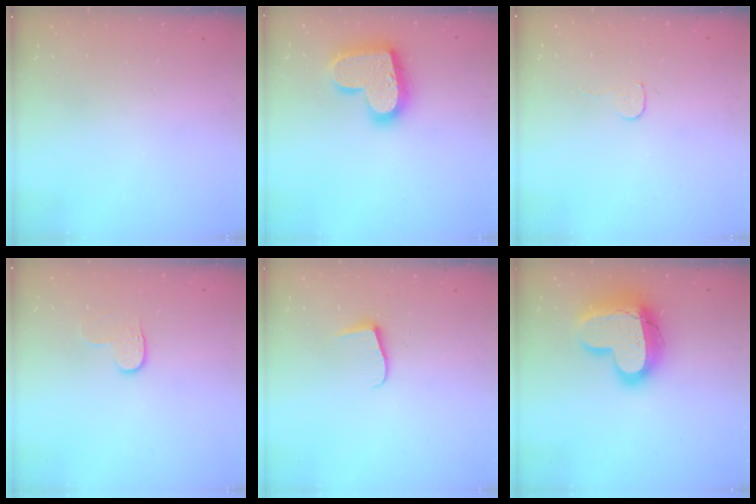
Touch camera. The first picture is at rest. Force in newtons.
{"total": 20.0, "press": 20.0, "slide": 1.2}
{"total": 3.5, "press": 3.5, "slide": 0.3}
{"total": 3.4, "press": 3.4, "slide": 0.3}
{"total": 5.9, "press": 5.9, "slide": 0.6}
{"total": 20.3, "press": 20.3, "slide": 1.5}